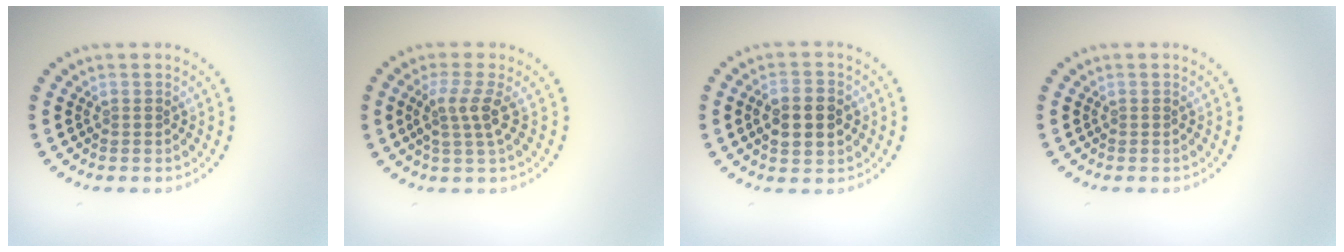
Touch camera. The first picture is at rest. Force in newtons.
{"total": 2.8, "press": 2.1, "slide": 1.9}
{"total": 4.5, "press": 4.5, "slide": 0.1}
{"total": 0.0}